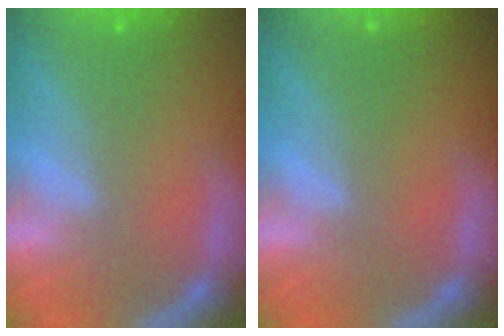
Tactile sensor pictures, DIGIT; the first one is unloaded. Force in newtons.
{"total": 1.9}